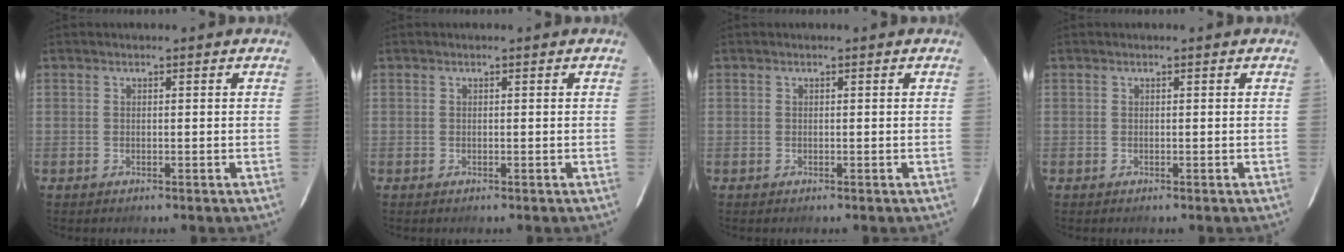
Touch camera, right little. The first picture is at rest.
{"total": 0.0}
{"total": 0.0}
{"total": 0.0}